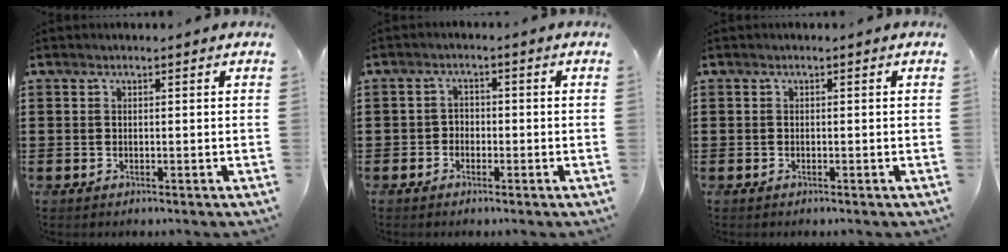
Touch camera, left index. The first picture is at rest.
{"total": 1.7, "force": [-1.1, 1.3, 0.2], "torque": [-0.009, 0.004, -0.025]}
{"total": 0.0}